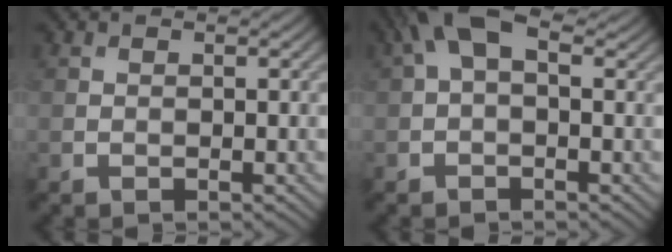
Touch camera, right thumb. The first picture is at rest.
{"total": 5.1, "force": [1.6, 2.5, 4.1], "torque": [-0.087, 0.017, 0.023]}